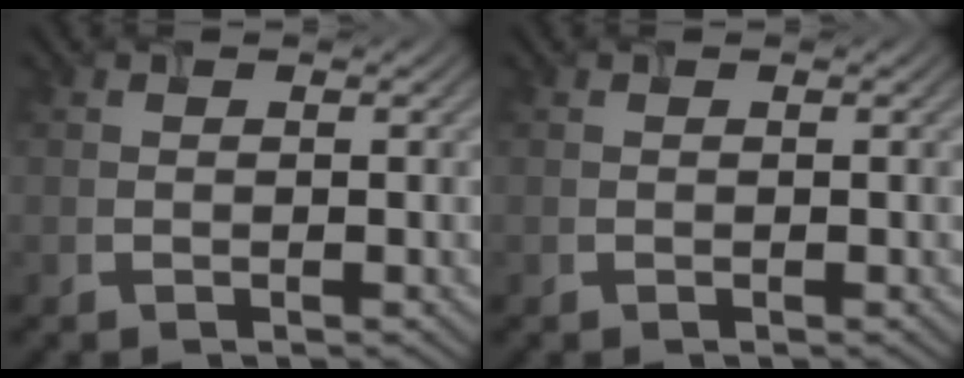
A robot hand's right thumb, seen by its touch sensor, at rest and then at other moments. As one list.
[{"total": 0.0}]